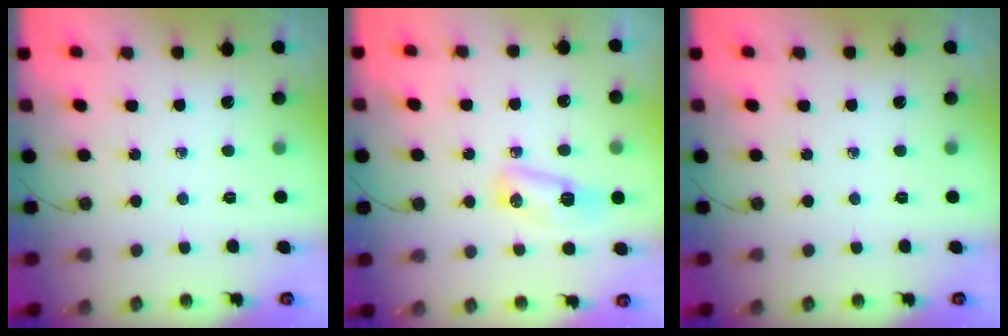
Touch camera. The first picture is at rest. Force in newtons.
{"total": 9.1, "press": 7.8, "slide": 4.8}
{"total": 0.0}